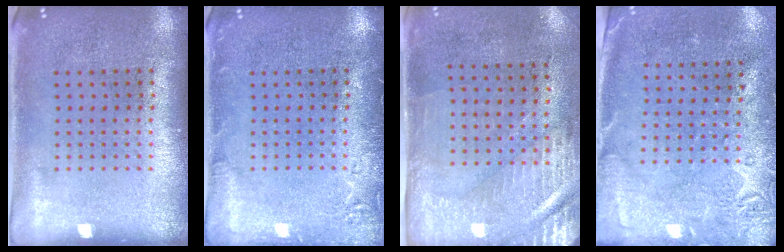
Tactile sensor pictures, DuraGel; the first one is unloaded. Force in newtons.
{"total": 1.9, "press": 1.8, "slide": 0.3}
{"total": 3.0, "press": 2.5, "slide": 1.6}
{"total": 2.8, "press": 2.2, "slide": 1.7}